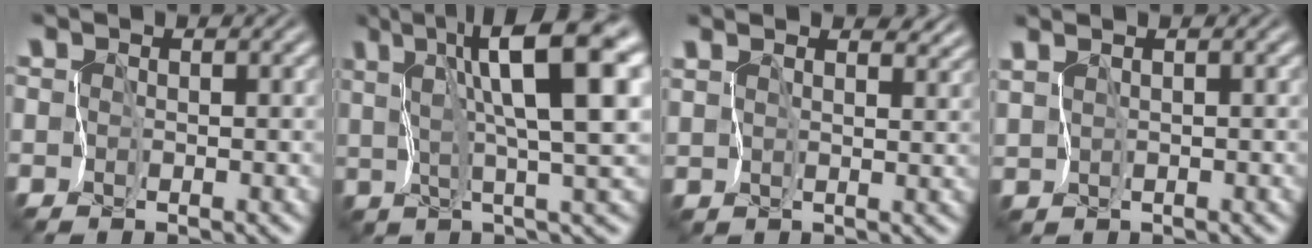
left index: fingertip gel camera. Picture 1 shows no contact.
{"total": 10.8, "force": [4.6, 1.8, 9.6], "torque": [-0.146, 0.010, 0.076]}
{"total": 3.4, "force": [3.0, 1.3, 1.2], "torque": [-0.034, 0.002, 0.040]}
{"total": 1.2, "force": [1.2, -0.3, 0.2], "torque": [-0.007, 0.008, 0.027]}